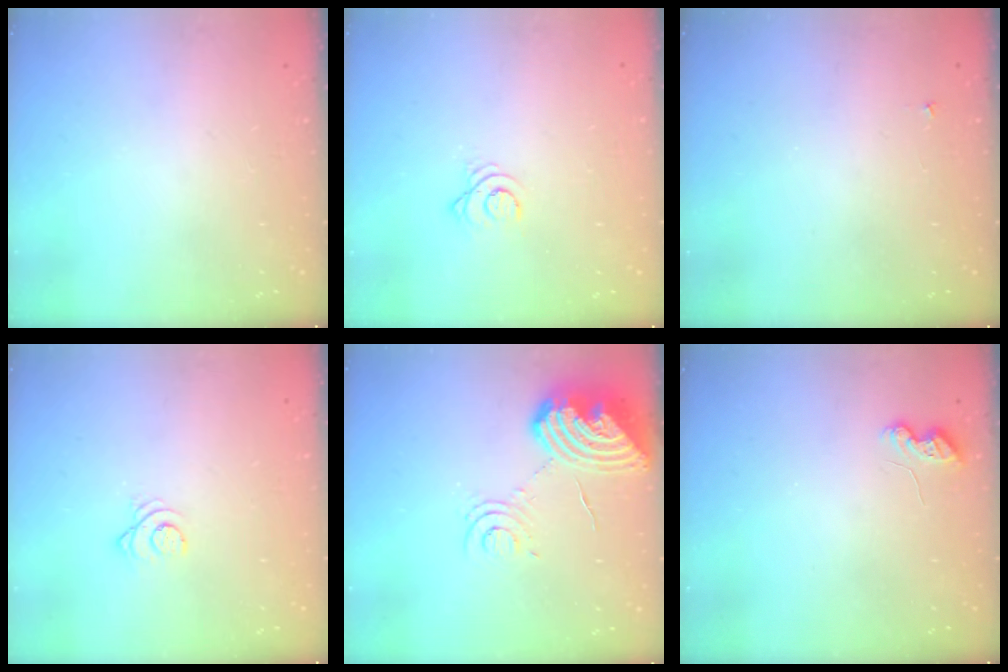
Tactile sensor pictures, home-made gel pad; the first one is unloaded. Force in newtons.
{"total": 2.9, "press": 2.9, "slide": 0.4}
{"total": 2.6, "press": 2.5, "slide": 0.4}
{"total": 2.5, "press": 2.5, "slide": 0.2}
{"total": 14.5, "press": 14.4, "slide": 1.8}
{"total": 6.0, "press": 6.0, "slide": 0.5}